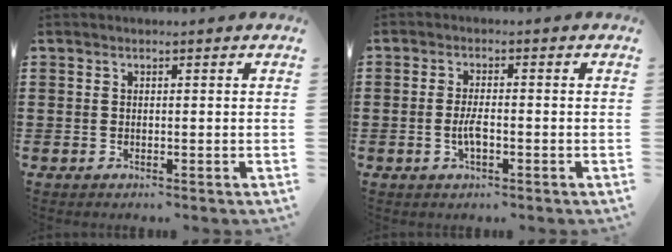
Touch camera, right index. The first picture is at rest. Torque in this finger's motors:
{"motor_torque": [2.14, 0.00, 0.09, 0.06]}